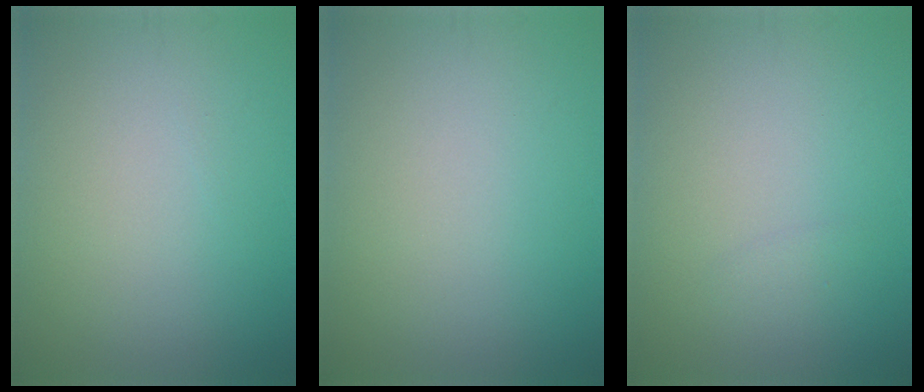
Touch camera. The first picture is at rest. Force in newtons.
{"total": 0.0}
{"total": 0.6, "press": 0.6, "slide": 0.0}